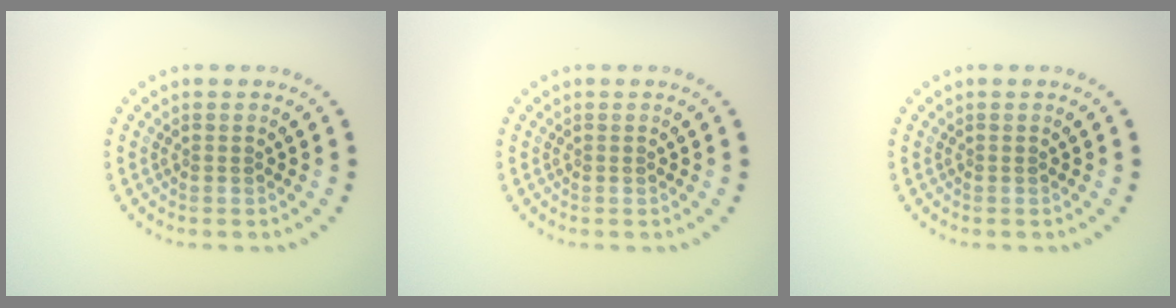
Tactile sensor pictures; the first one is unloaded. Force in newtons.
{"total": 0.0}
{"total": 0.0}